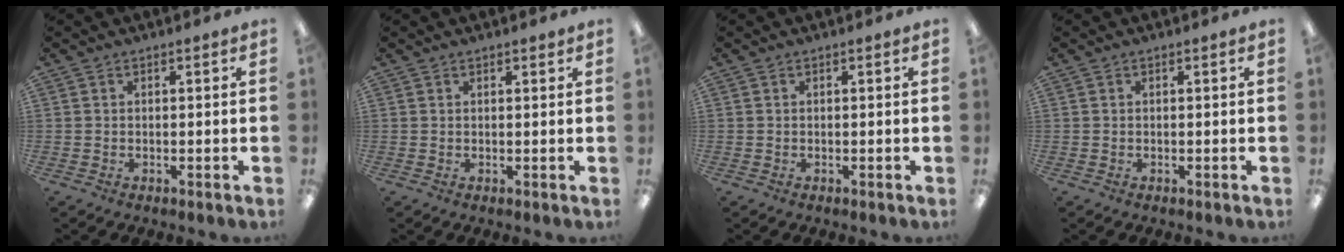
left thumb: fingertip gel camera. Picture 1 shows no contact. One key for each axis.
{"total": 0.6, "fx": 0.5, "fy": 0.1, "fz": 0.0, "tx": 0.000, "ty": -0.002, "tz": 0.011}
{"total": 0.0}
{"total": 0.0}